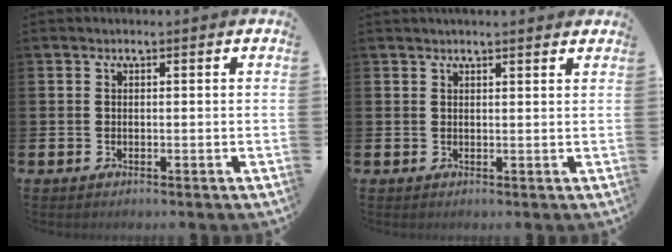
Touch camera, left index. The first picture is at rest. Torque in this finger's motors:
{"motor_torque": [0.90, -1.24, 0.21, 0.11]}